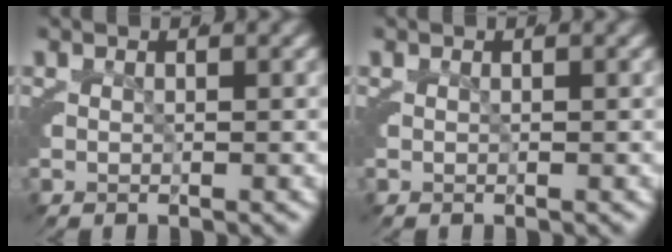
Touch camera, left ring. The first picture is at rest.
{"total": 0.0}